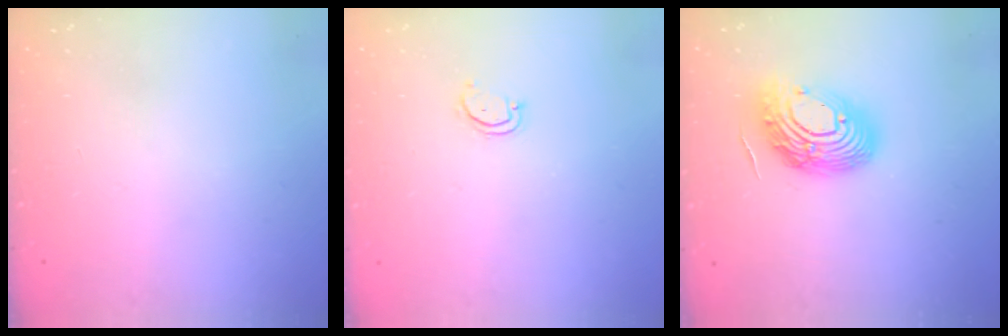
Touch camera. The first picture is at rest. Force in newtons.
{"total": 2.6, "press": 2.6, "slide": 0.2}
{"total": 16.5, "press": 16.4, "slide": 1.4}